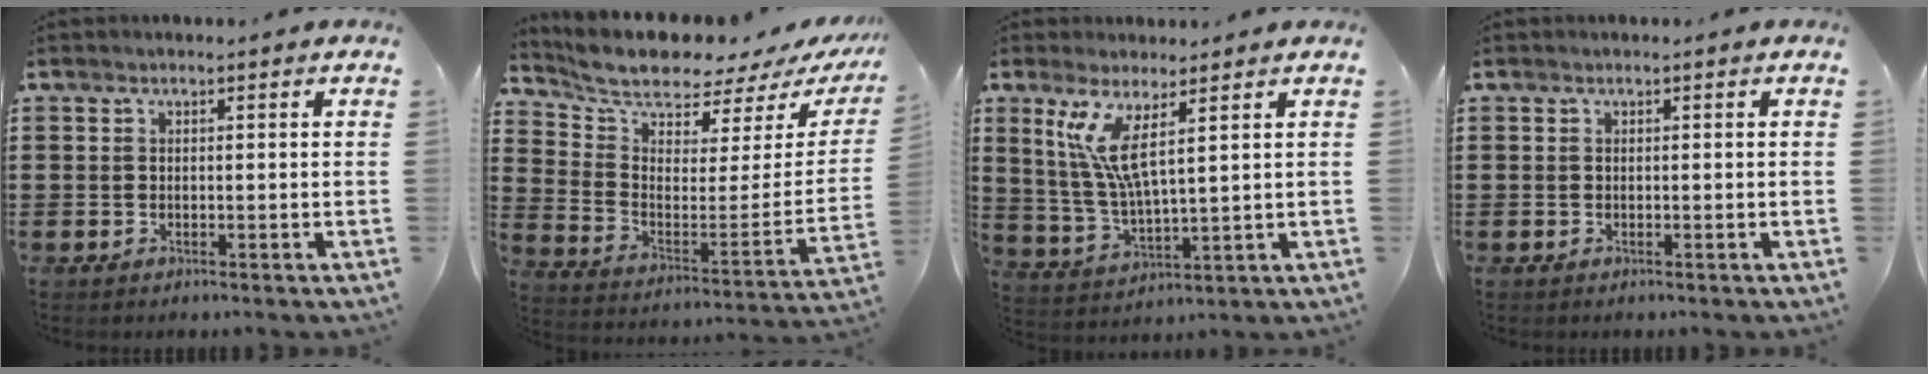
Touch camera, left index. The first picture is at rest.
{"total": 6.8, "force": [6.6, 0.9, 1.3], "torque": [-0.069, -0.062, 0.113]}
{"total": 7.8, "force": [4.3, 1.4, 6.4], "torque": [-0.152, -0.018, 0.073]}
{"total": 0.0}